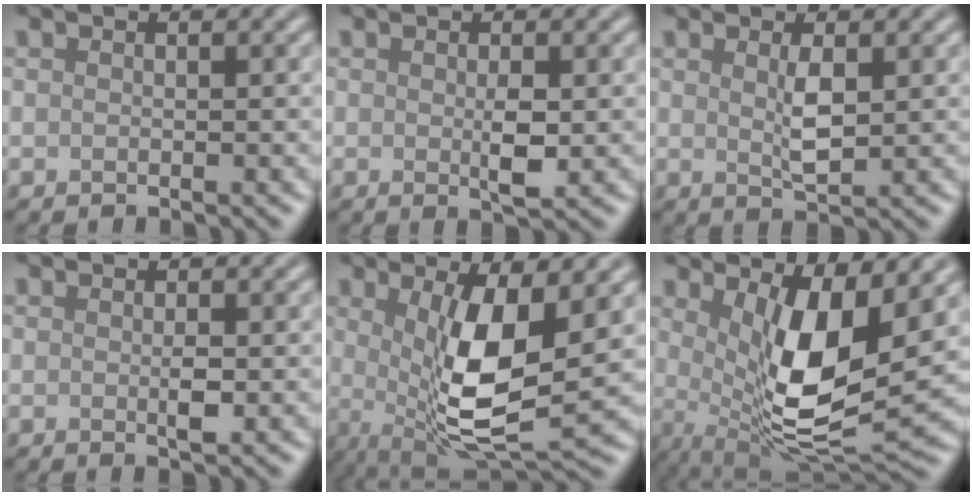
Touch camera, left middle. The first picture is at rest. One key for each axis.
{"total": 1.8, "fx": -0.1, "fy": 0.3, "fz": 1.8, "tx": -0.038, "ty": -0.006, "tz": -0.001}
{"total": 2.1, "fx": 0.5, "fy": 0.5, "fz": 2.0, "tx": -0.044, "ty": -0.004, "tz": 0.013}
{"total": 1.0, "fx": -0.2, "fy": 0.1, "fz": 1.0, "tx": -0.022, "ty": -0.002, "tz": -0.004}
{"total": 8.6, "fx": 0.8, "fy": 2.7, "fz": 8.1, "tx": -0.152, "ty": -0.018, "tz": 0.018}
{"total": 9.2, "fx": 1.6, "fy": 3.1, "fz": 8.6, "tx": -0.158, "ty": -0.026, "tz": 0.034}